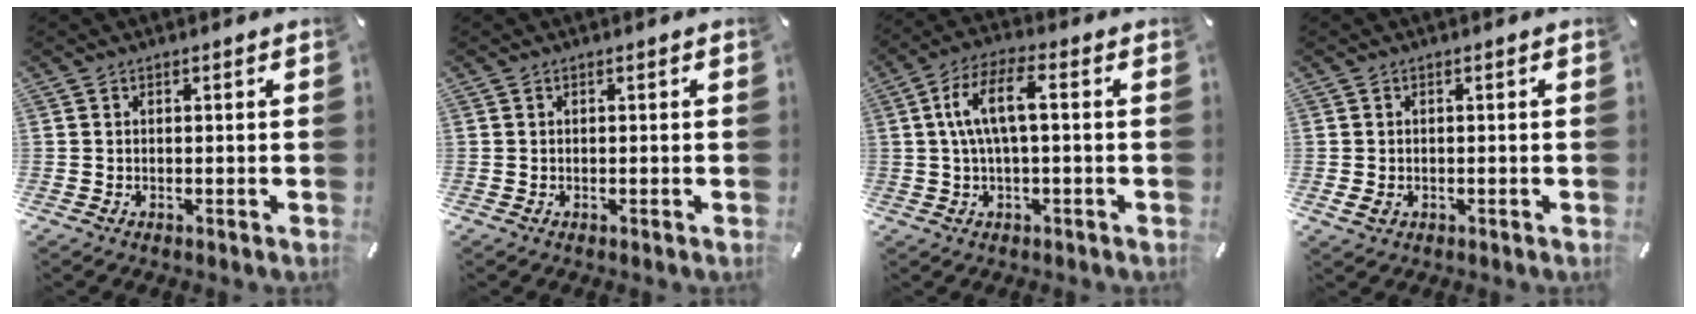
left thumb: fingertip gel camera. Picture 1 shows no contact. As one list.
[{"total": 0.0}, {"total": 9.2, "force": [0.6, 3.4, 8.6], "torque": [-0.175, 0.007, 0.006]}, {"total": 1.5, "force": [-0.5, 1.1, 0.8], "torque": [-0.021, -0.001, -0.010]}]